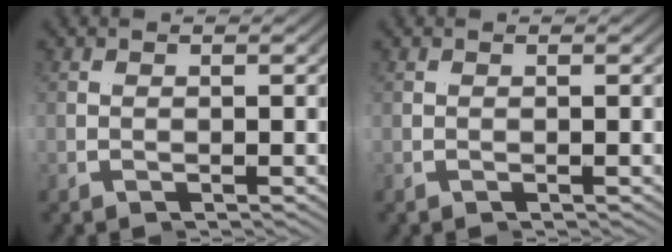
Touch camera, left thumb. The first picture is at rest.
{"total": 0.0}